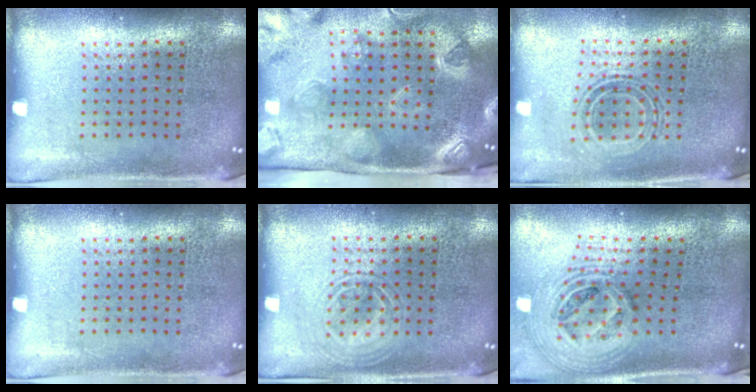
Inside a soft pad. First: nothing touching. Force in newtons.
{"total": 3.9, "press": 2.9, "slide": 2.6}
{"total": 0.7, "press": 0.7, "slide": 0.2}
{"total": 0.0}
{"total": 1.2, "press": 1.2, "slide": 0.2}
{"total": 2.8, "press": 2.0, "slide": 1.9}